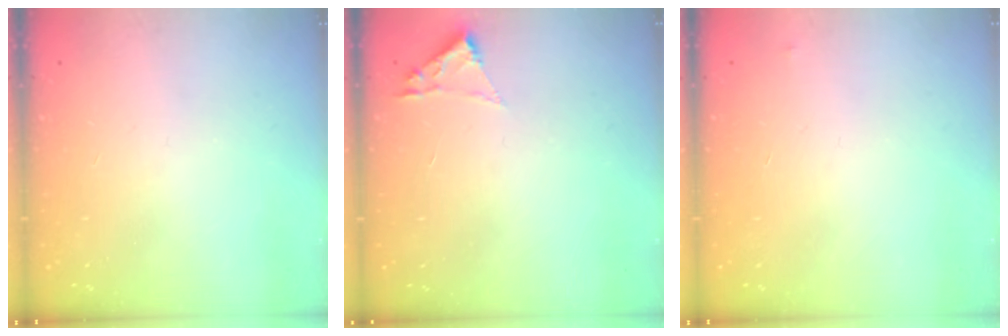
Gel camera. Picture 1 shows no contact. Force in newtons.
{"total": 1.8, "press": 1.8, "slide": 0.2}
{"total": 2.5, "press": 2.5, "slide": 0.4}